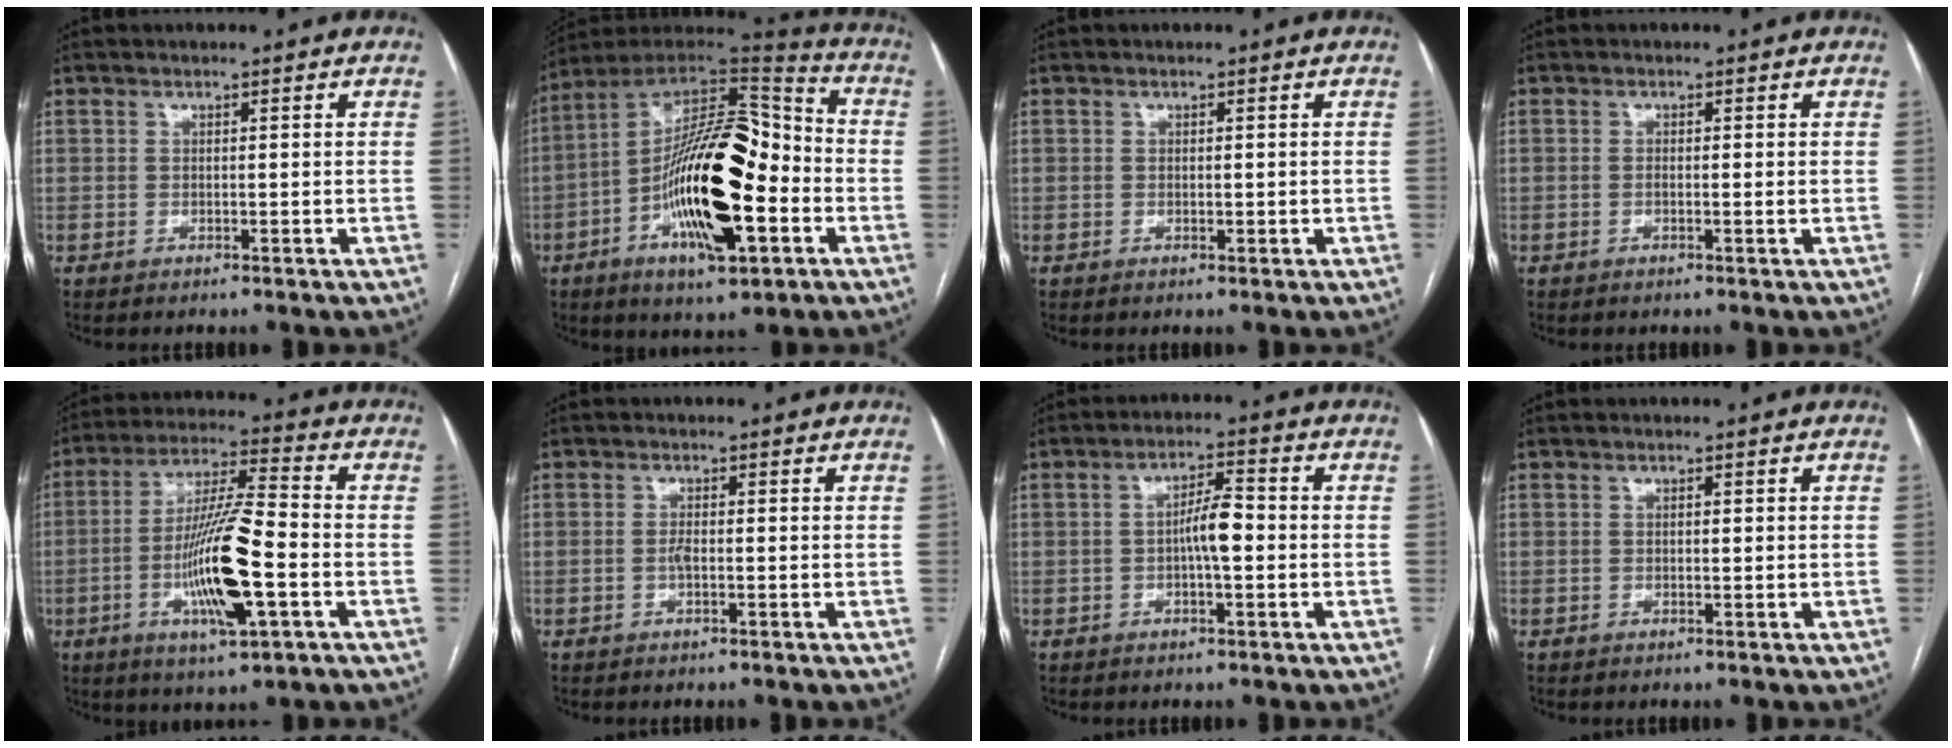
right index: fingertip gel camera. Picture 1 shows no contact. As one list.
[{"total": 22.8, "force": [-5.8, 6.9, 20.9], "torque": [-0.371, 0.006, -0.091]}, {"total": 0.8, "force": [0.0, 0.5, 0.6], "torque": [-0.009, -0.002, 0.002]}, {"total": 1.3, "force": [-0.1, 0.2, 1.3], "torque": [-0.022, -0.001, -0.001]}, {"total": 14.6, "force": [-4.0, 1.7, 14.0], "torque": [-0.265, -0.006, -0.071]}, {"total": 1.2, "force": [-0.3, 0.3, 1.1], "torque": [-0.025, 0.000, -0.006]}, {"total": 5.0, "force": [-0.6, 0.9, 4.8], "torque": [-0.088, 0.011, -0.010]}, {"total": 0.5, "force": [0.1, 0.1, 0.5], "torque": [-0.010, 0.000, 0.001]}]